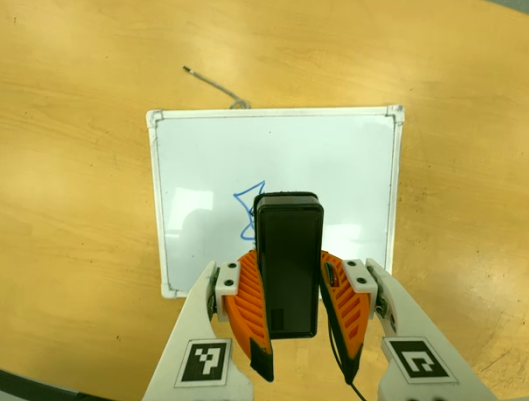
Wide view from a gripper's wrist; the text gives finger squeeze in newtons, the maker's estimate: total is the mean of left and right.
{"total": 7.4, "left": 6.8, "right": 8.1}